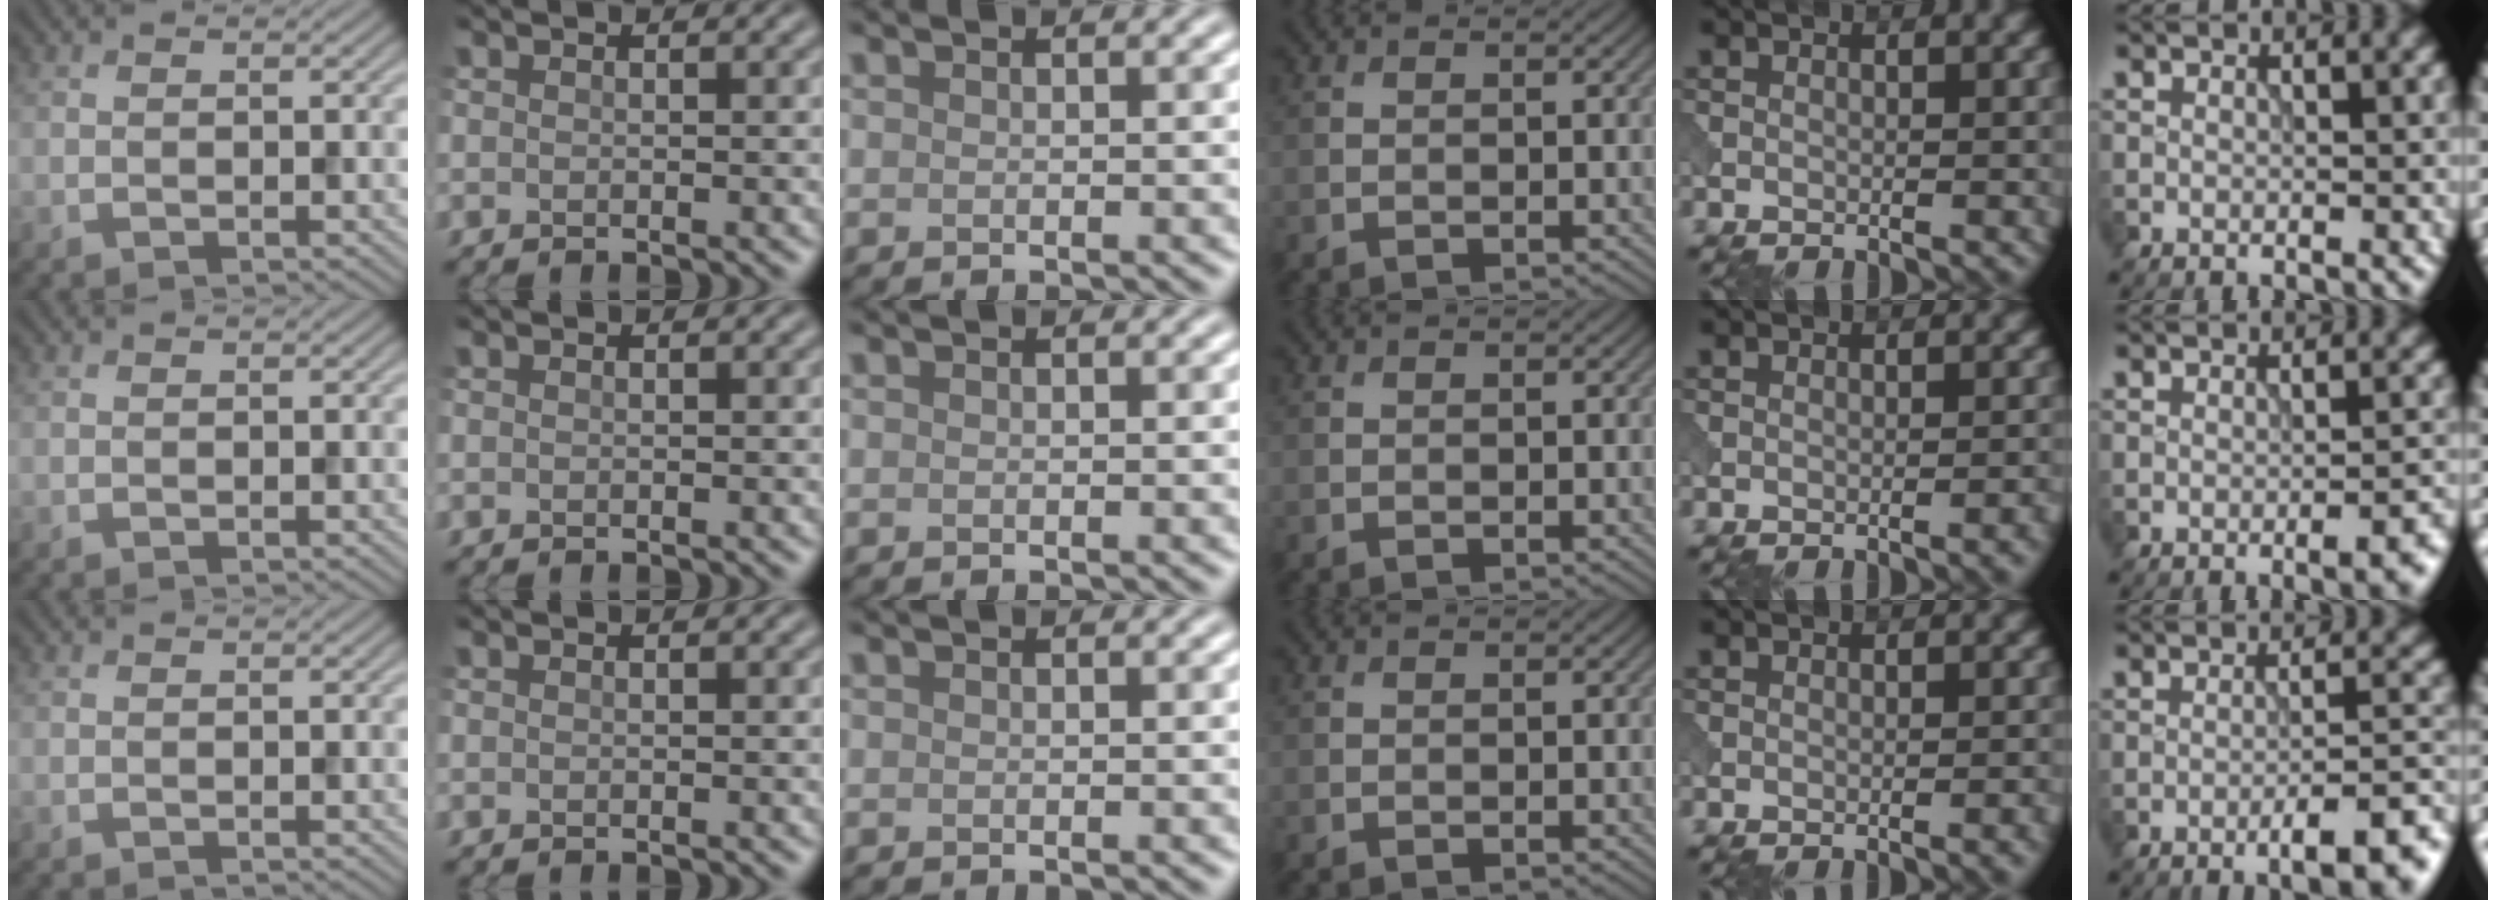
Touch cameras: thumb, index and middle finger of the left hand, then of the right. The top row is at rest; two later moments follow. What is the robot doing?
{"motion": "pour", "object": "beaker"}